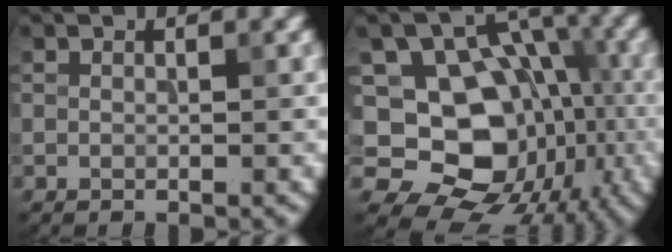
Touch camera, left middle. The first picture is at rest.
{"total": 13.6, "force": [-2.6, 10.5, 8.2], "torque": [-0.114, 0.008, -0.050]}